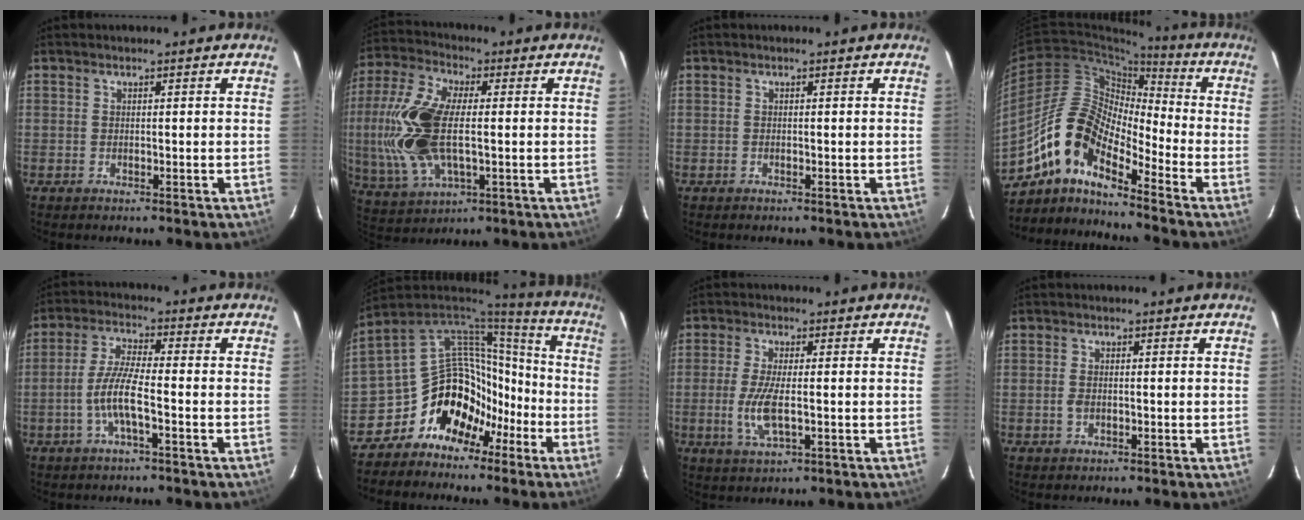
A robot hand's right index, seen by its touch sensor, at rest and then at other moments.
{"total": 18.4, "force": [-0.3, 9.2, 15.9], "torque": [-0.358, 0.003, -0.001]}
{"total": 0.0}
{"total": 12.7, "force": [-9.0, 4.6, 7.6], "torque": [-0.127, 0.011, -0.186]}
{"total": 6.7, "force": [-2.6, 0.9, 6.1], "torque": [-0.130, 0.002, -0.049]}
{"total": 17.2, "force": [-9.8, 12.5, 6.5], "torque": [-0.117, 0.070, -0.156]}
{"total": 7.0, "force": [-1.4, 2.1, 6.5], "torque": [-0.137, -0.010, -0.026]}
{"total": 1.9, "force": [-0.5, 1.3, 1.3], "torque": [-0.029, 0.002, -0.009]}